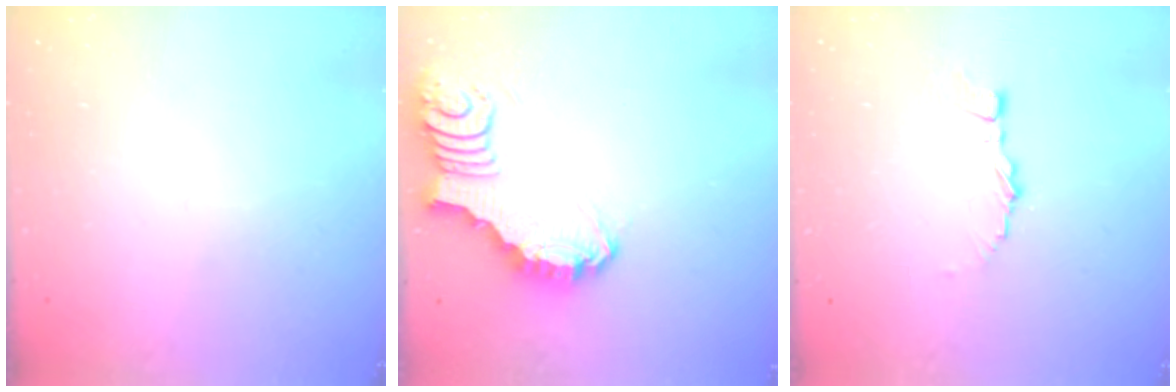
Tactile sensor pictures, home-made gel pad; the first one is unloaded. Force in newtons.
{"total": 3.7, "press": 3.7, "slide": 0.2}
{"total": 3.6, "press": 3.6, "slide": 0.3}